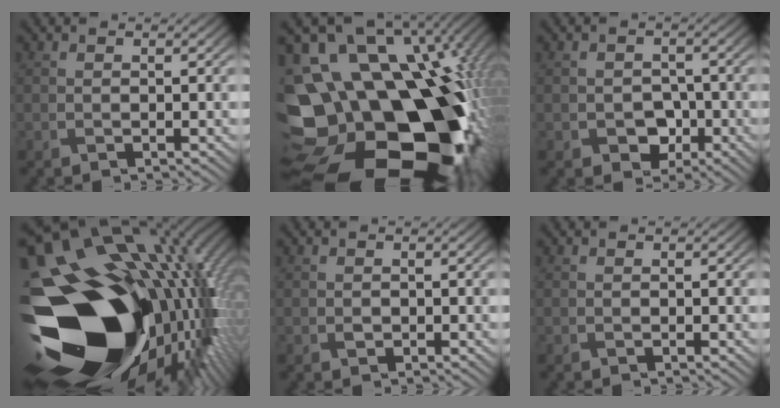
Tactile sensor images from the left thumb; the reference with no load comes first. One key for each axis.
{"total": 22.0, "fx": -4.3, "fy": 15.8, "fz": 14.8, "tx": -0.260, "ty": -0.032, "tz": -0.070}
{"total": 4.3, "fx": -2.0, "fy": 3.1, "fz": 2.2, "tx": -0.039, "ty": -0.006, "tz": -0.038}
{"total": 22.9, "fx": -6.7, "fy": 15.6, "fz": 15.5, "tx": -0.257, "ty": -0.024, "tz": -0.122}
{"total": 0.6, "fx": -0.2, "fy": 0.5, "fz": 0.3, "tx": -0.010, "ty": -0.003, "tz": -0.006}
{"total": 0.0}